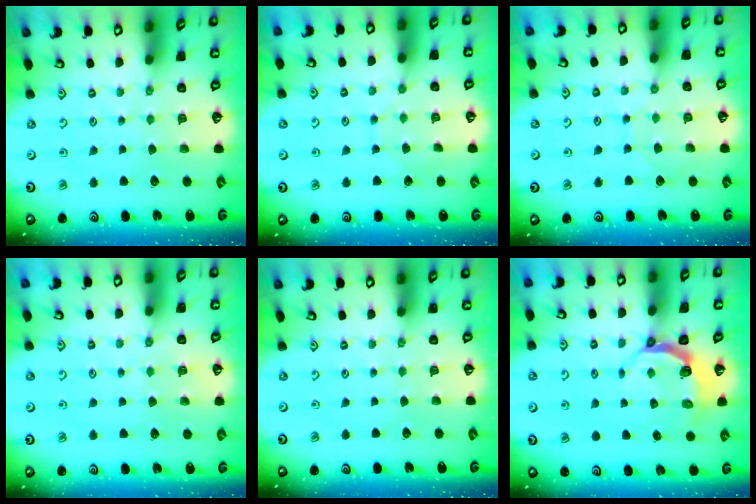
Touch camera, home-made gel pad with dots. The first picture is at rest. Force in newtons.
{"total": 4.3, "press": 4.3, "slide": 0.2}
{"total": 6.0, "press": 6.0, "slide": 0.2}
{"total": 3.4, "press": 3.3, "slide": 0.5}
{"total": 0.0}
{"total": 4.9, "press": 4.0, "slide": 2.8}